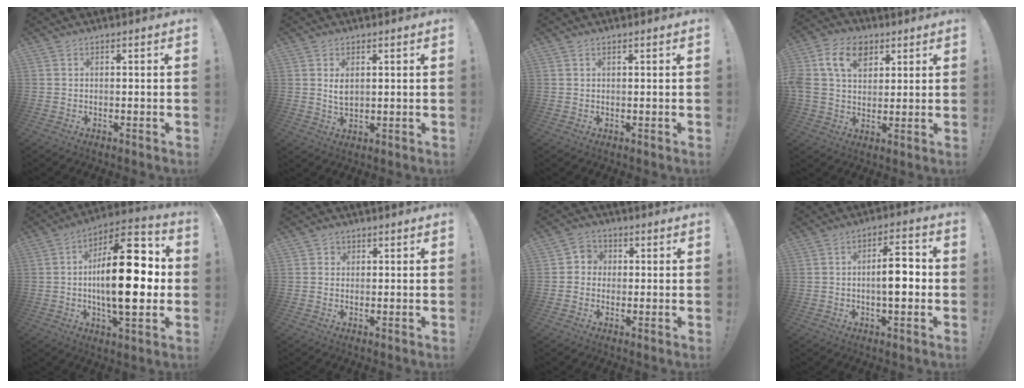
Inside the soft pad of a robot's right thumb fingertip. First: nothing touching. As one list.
[{"total": 3.4, "force": [1.2, 1.7, 2.6], "torque": [-0.039, -0.005, 0.018]}, {"total": 0.6, "force": [0.4, 0.2, 0.4], "torque": [-0.002, -0.002, 0.006]}, {"total": 13.3, "force": [5.4, 9.4, 7.7], "torque": [-0.142, -0.003, 0.104]}, {"total": 23.7, "force": [-0.4, 9.6, 21.6], "torque": [-0.343, 0.001, -0.013]}, {"total": 1.6, "force": [0.7, 1.4, 0.2], "torque": [0.001, -0.004, 0.011]}, {"total": 4.2, "force": [-0.7, 4.0, 1.2], "torque": [-0.020, 0.013, -0.012]}, {"total": 9.3, "force": [-1.0, 3.4, 8.6], "torque": [-0.122, 0.010, -0.022]}]